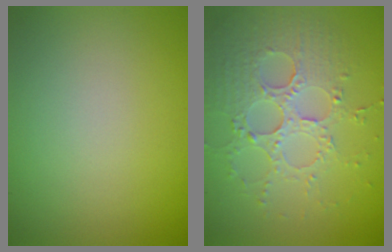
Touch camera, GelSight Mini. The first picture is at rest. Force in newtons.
{"total": 4.0, "press": 3.8, "slide": 1.3}